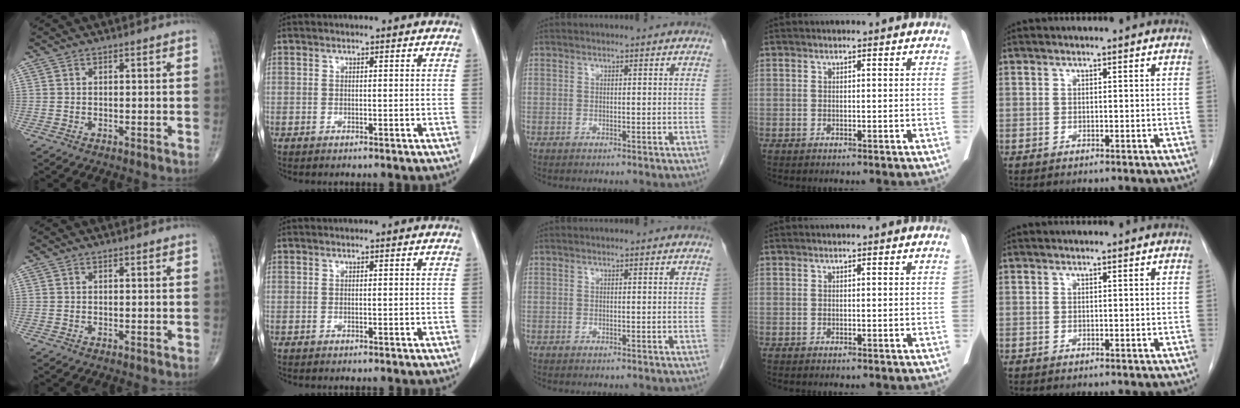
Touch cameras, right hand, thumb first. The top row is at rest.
{}